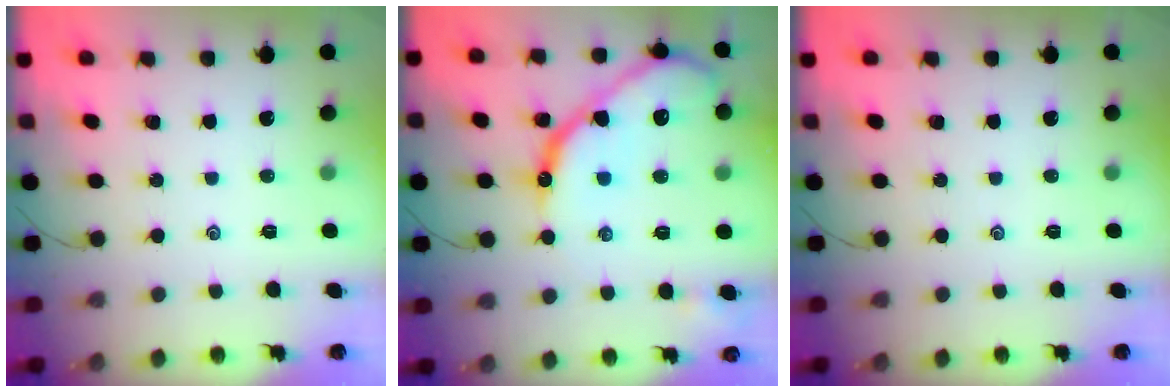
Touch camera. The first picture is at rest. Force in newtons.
{"total": 17.1, "press": 17.1, "slide": 1.3}
{"total": 0.0}